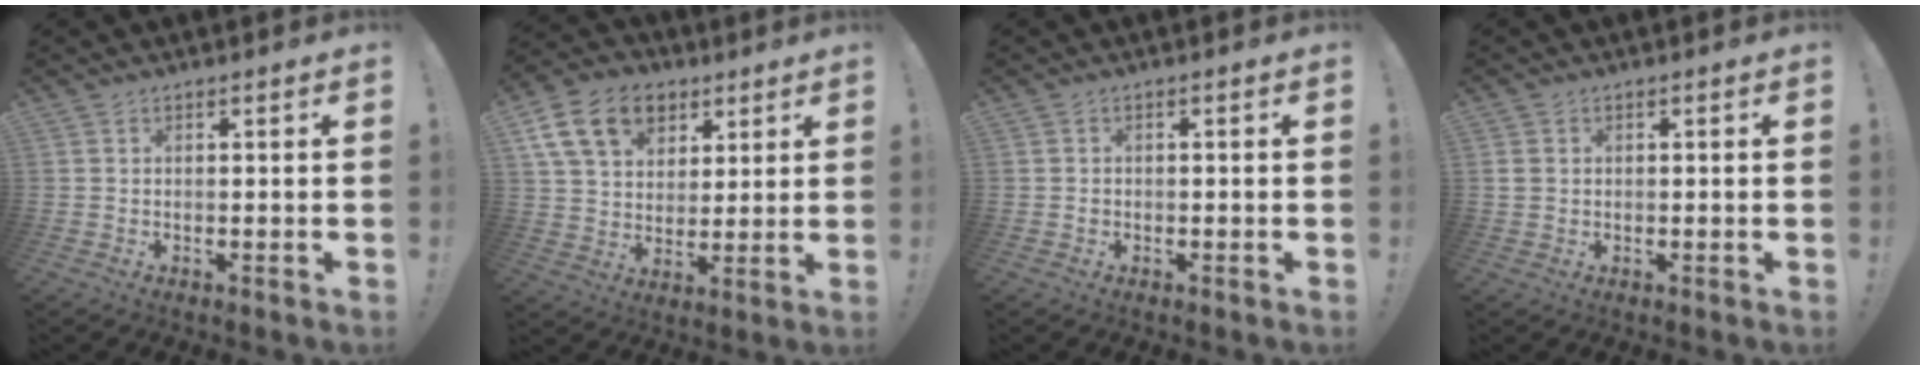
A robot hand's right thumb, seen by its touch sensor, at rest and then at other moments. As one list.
[{"total": 17.5, "force": [8.0, 12.5, 9.4], "torque": [-0.138, -0.032, 0.151]}, {"total": 0.7, "force": [-0.3, 0.6, 0.1], "torque": [-0.001, 0.003, -0.005]}, {"total": 2.0, "force": [0.4, 1.7, 0.9], "torque": [-0.016, 0.006, 0.008]}]